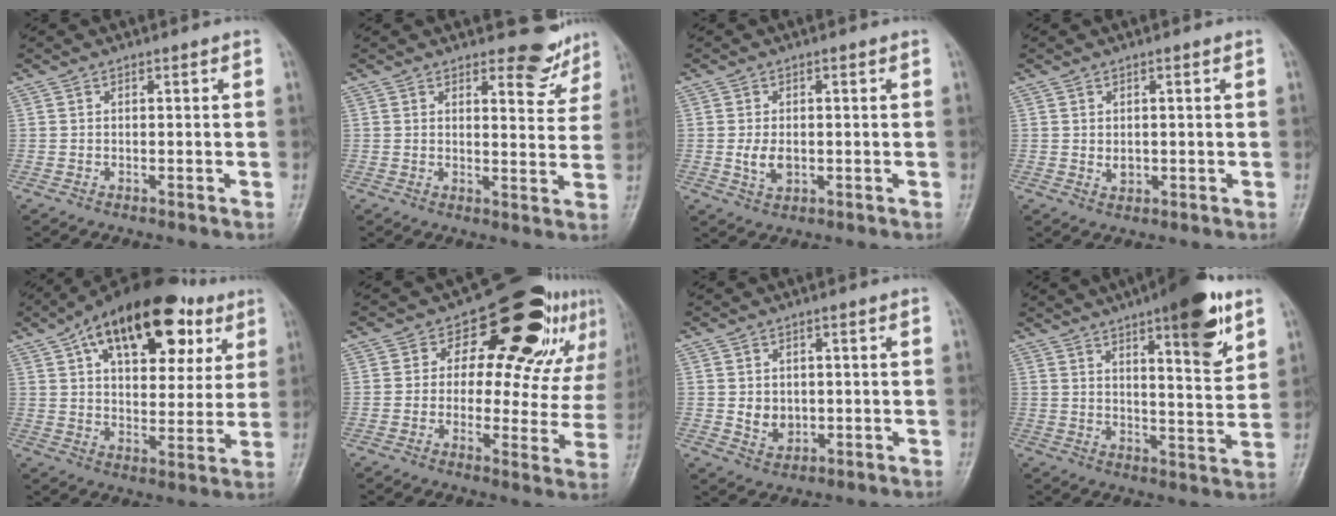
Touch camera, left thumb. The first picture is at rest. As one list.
[{"total": 7.0, "force": [5.7, 2.9, 2.7], "torque": [-0.007, -0.047, 0.065]}, {"total": 3.9, "force": [-0.2, 2.5, 3.0], "torque": [-0.054, -0.006, -0.002]}, {"total": 2.2, "force": [0.3, 1.5, 1.6], "torque": [-0.018, -0.006, 0.010]}, {"total": 23.7, "force": [11.3, 12.5, 16.5], "torque": [-0.220, -0.003, 0.173]}, {"total": 19.3, "force": [10.6, 10.7, 12.0], "torque": [-0.093, -0.035, 0.123]}, {"total": 4.1, "force": [0.1, 3.3, 2.3], "torque": [-0.024, -0.006, 0.012]}, {"total": 15.1, "force": [8.5, 3.6, 11.9], "torque": [-0.146, -0.044, 0.119]}]